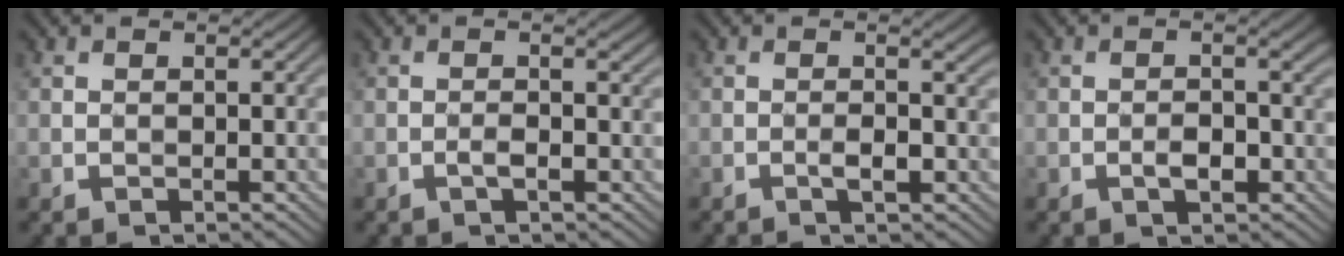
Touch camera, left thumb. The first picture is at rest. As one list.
[{"total": 1.7, "force": [-0.6, 0.0, 1.6], "torque": [-0.032, 0.006, -0.011]}, {"total": 2.7, "force": [-0.6, 0.0, 2.6], "torque": [-0.044, 0.005, -0.012]}, {"total": 2.6, "force": [-0.8, 0.8, 2.3], "torque": [-0.041, 0.002, -0.012]}]